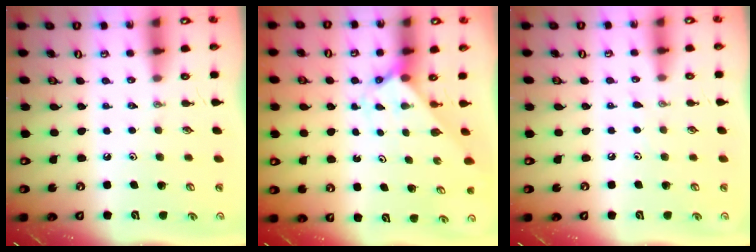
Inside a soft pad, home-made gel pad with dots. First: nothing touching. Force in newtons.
{"total": 1.9, "press": 1.9, "slide": 0.2}
{"total": 3.6, "press": 3.6, "slide": 0.5}